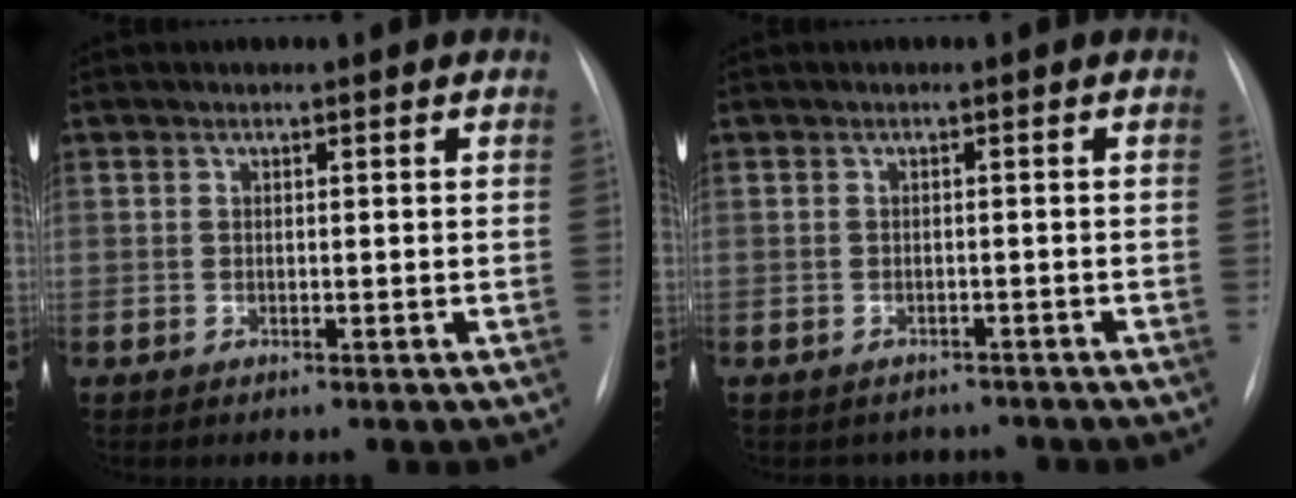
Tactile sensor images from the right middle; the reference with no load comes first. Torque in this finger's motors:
{"motor_torque": [0.03, -0.03, 0.00, 0.00]}